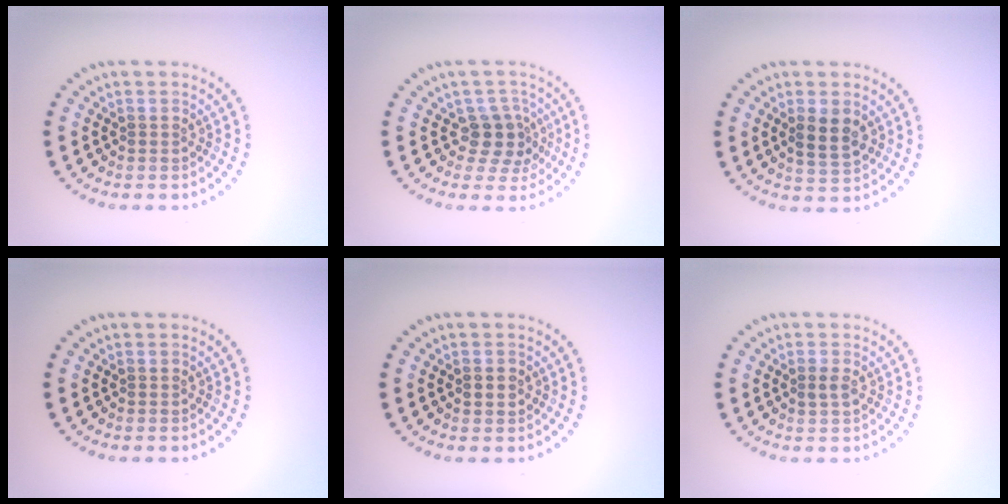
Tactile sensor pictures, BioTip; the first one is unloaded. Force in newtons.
{"total": 3.0, "press": 2.4, "slide": 1.7}
{"total": 2.9, "press": 2.8, "slide": 0.4}
{"total": 0.0}
{"total": 0.9, "press": 0.9, "slide": 0.0}
{"total": 1.1, "press": 1.1, "slide": 0.3}